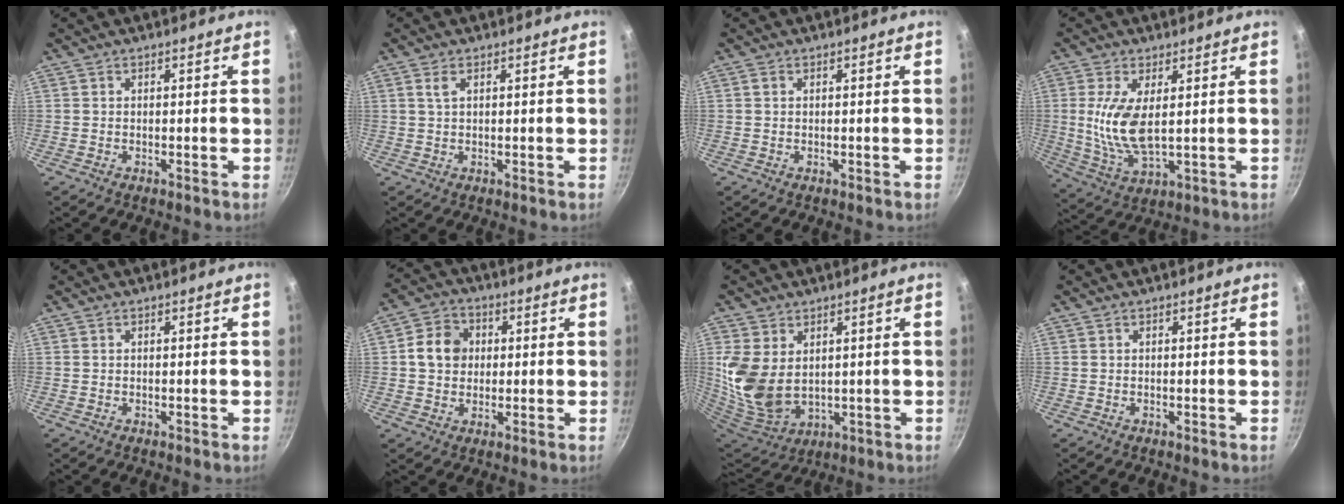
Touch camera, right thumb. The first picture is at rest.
{"total": 1.8, "force": [0.8, 0.9, 1.3], "torque": [-0.026, -0.001, 0.015]}
{"total": 0.5, "force": [0.1, 0.4, 0.3], "torque": [-0.005, 0.003, 0.003]}
{"total": 10.3, "force": [1.4, 4.4, 9.2], "torque": [-0.188, -0.015, 0.035]}
{"total": 0.0}
{"total": 7.5, "force": [1.0, 6.5, 3.6], "torque": [-0.035, 0.011, 0.005]}
{"total": 13.5, "force": [3.0, 9.4, 9.3], "torque": [-0.188, -0.036, 0.078]}
{"total": 0.0}